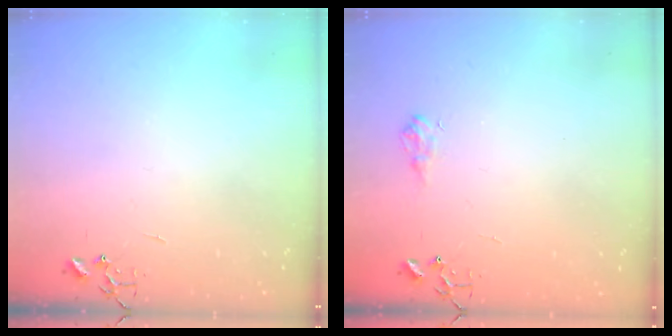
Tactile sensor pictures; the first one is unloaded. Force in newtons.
{"total": 6.8, "press": 6.8, "slide": 0.8}